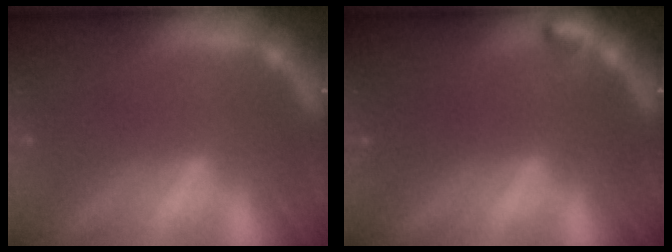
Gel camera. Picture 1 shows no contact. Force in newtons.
{"total": 0.9}